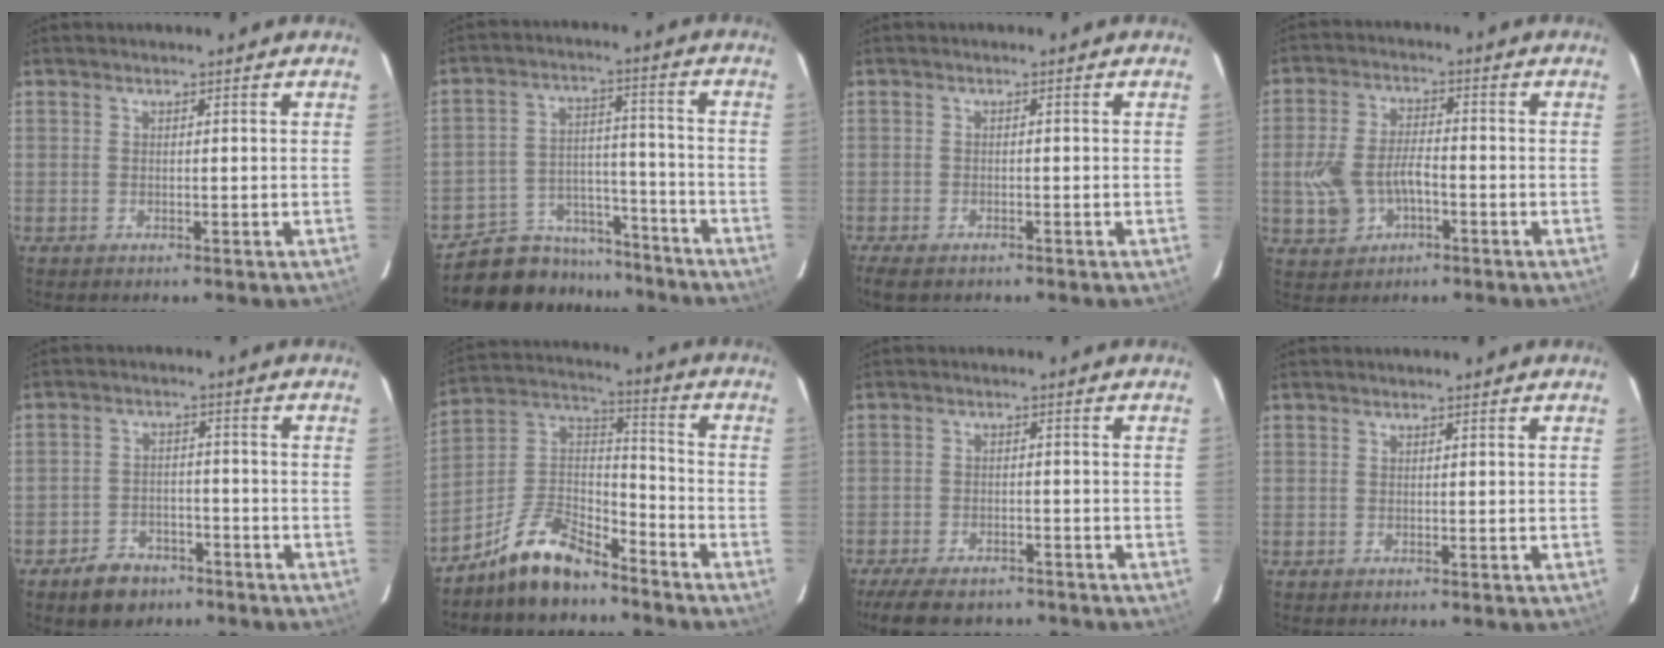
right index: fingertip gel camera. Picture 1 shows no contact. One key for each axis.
{"total": 13.6, "fx": -11.5, "fy": 6.8, "fz": 2.1, "tx": -0.055, "ty": 0.050, "tz": -0.165}
{"total": 4.7, "fx": -3.5, "fy": 1.9, "fz": 2.5, "tx": -0.065, "ty": -0.016, "tz": -0.063}
{"total": 8.6, "fx": -2.6, "fy": 5.2, "fz": 6.3, "tx": -0.144, "ty": 0.008, "tz": -0.038}
{"total": 7.6, "fx": -5.4, "fy": 4.7, "fz": 2.7, "tx": -0.074, "ty": 0.019, "tz": -0.074}
{"total": 12.9, "fx": -9.8, "fy": 5.1, "fz": 6.6, "tx": -0.149, "ty": 0.039, "tz": -0.182}
{"total": 11.4, "fx": -9.1, "fy": 4.5, "fz": 5.1, "tx": -0.121, "ty": -0.016, "tz": -0.143}
{"total": 0.0}